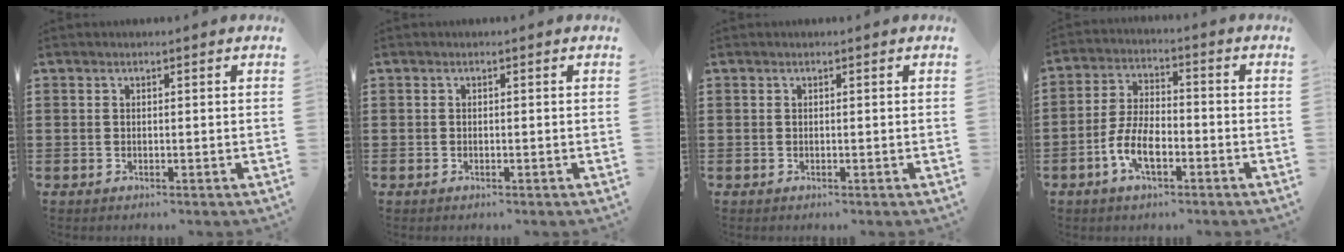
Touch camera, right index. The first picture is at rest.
{"total": 0.0}
{"total": 0.0}
{"total": 7.2, "force": [-3.1, 3.0, 5.8], "torque": [-0.138, -0.008, -0.062]}